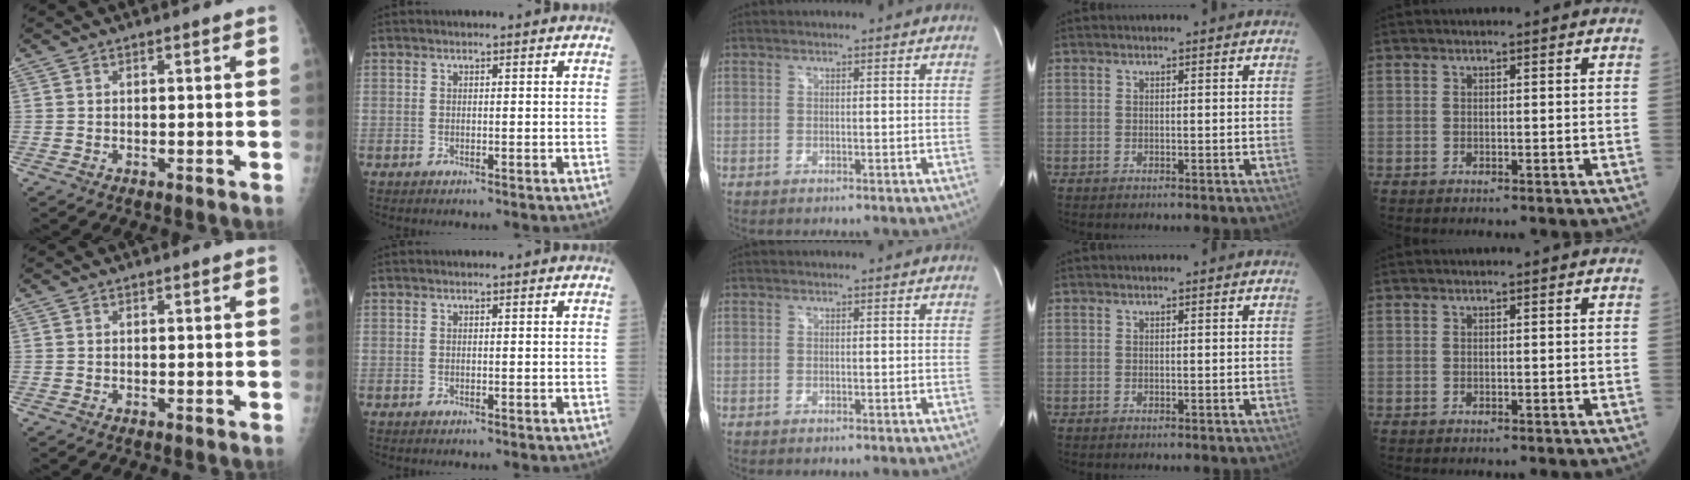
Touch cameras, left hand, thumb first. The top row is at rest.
{}